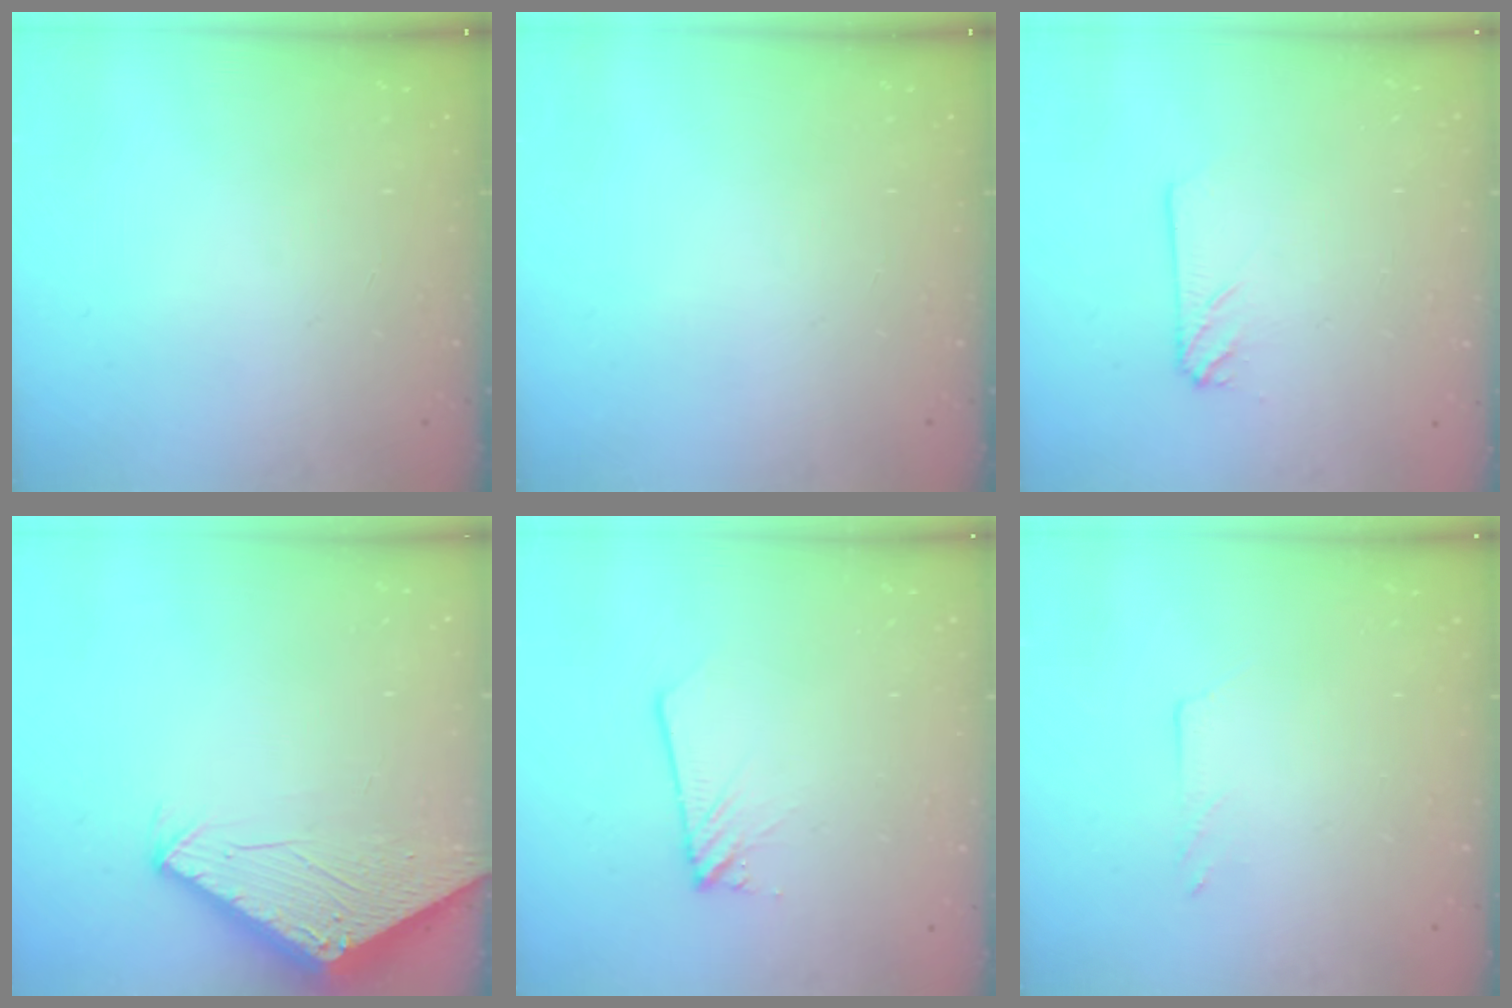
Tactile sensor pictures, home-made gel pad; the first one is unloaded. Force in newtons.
{"total": 0.0}
{"total": 3.4, "press": 3.4, "slide": 0.4}
{"total": 2.9, "press": 2.9, "slide": 0.2}
{"total": 1.6, "press": 1.6, "slide": 0.1}
{"total": 2.2, "press": 2.2, "slide": 0.2}